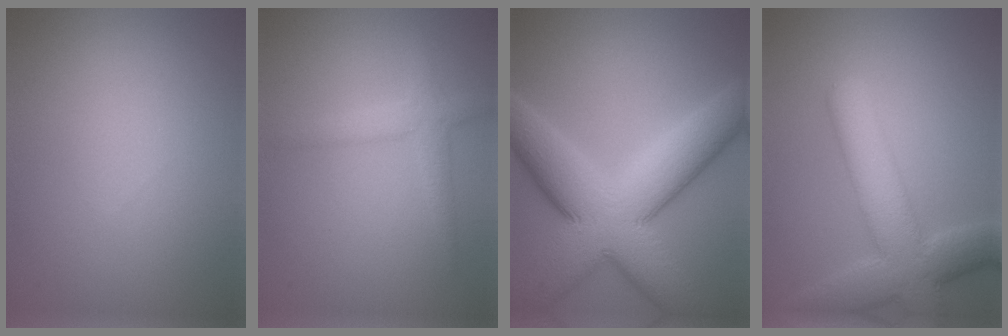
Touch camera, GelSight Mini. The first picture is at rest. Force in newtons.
{"total": 2.5, "press": 2.5, "slide": 0.1}
{"total": 12.0, "press": 12.0, "slide": 0.2}
{"total": 7.6, "press": 7.5, "slide": 0.7}